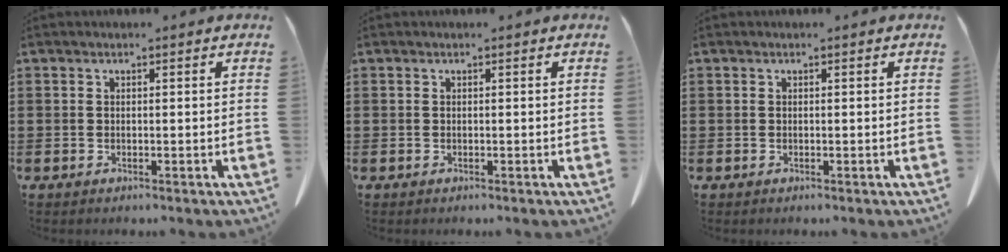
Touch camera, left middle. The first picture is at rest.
{"total": 0.0}
{"total": 0.0}